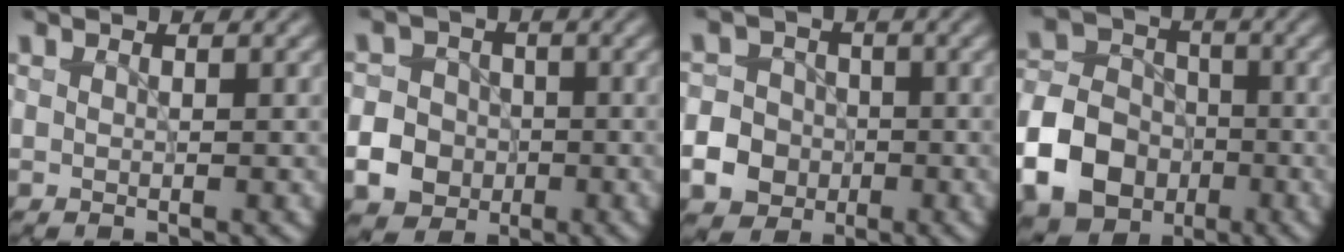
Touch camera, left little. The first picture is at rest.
{"total": 7.0, "force": [-2.5, 6.2, 1.9], "torque": [-0.036, -0.015, -0.065]}
{"total": 7.4, "force": [-2.9, 6.6, 1.9], "torque": [-0.038, -0.019, -0.071]}
{"total": 9.0, "force": [-3.2, 7.1, 4.6], "torque": [-0.096, -0.003, -0.073]}